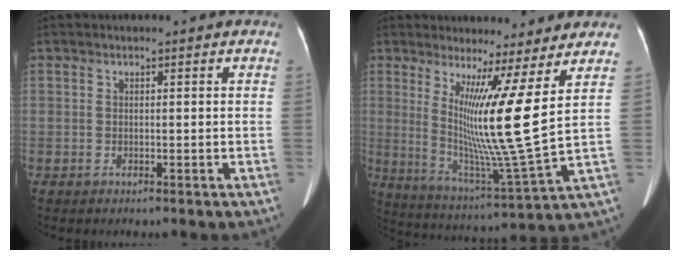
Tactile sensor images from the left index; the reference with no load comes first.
{"total": 12.4, "force": [3.5, -2.2, 11.7], "torque": [-0.210, -0.049, 0.069]}